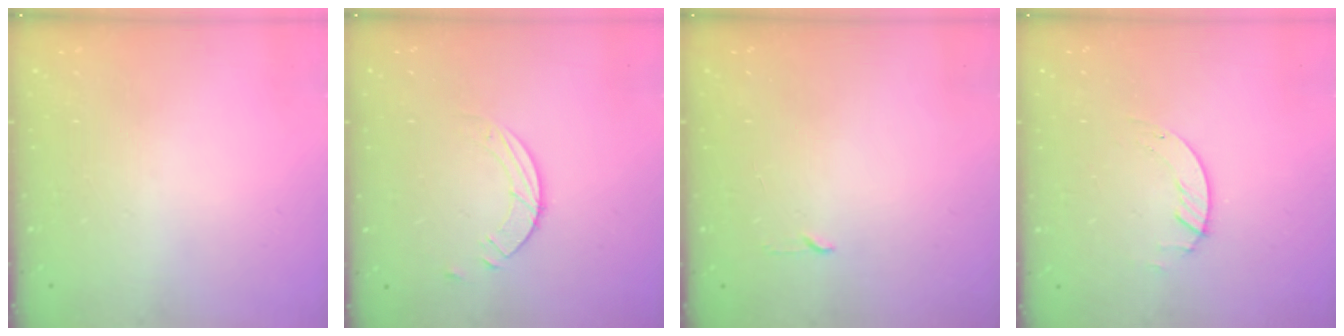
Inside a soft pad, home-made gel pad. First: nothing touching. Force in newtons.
{"total": 3.8, "press": 3.7, "slide": 0.4}
{"total": 2.3, "press": 2.2, "slide": 0.3}
{"total": 1.3, "press": 1.2, "slide": 0.1}